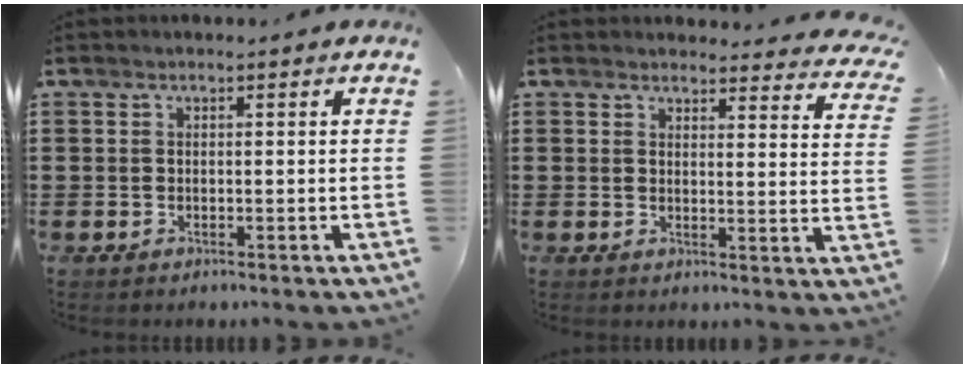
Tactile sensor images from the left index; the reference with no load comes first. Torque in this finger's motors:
{"motor_torque": [2.14, 0.00, 0.48, -0.03]}